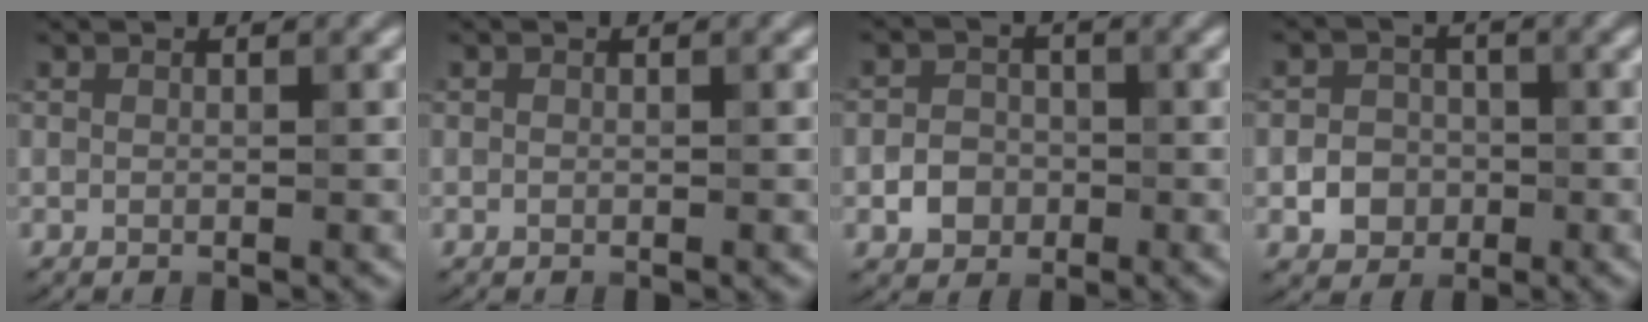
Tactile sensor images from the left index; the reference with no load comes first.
{"total": 0.0}
{"total": 2.5, "force": [-0.9, 2.1, 1.0], "torque": [-0.009, 0.001, -0.020]}
{"total": 2.8, "force": [-0.9, 2.4, 1.1], "torque": [-0.011, 0.001, -0.018]}